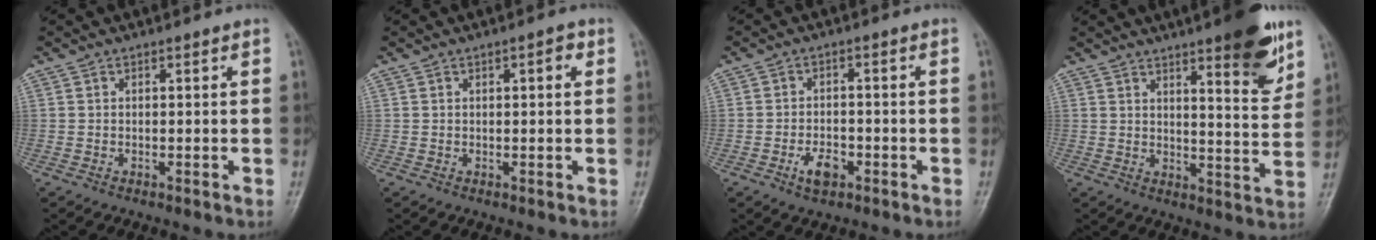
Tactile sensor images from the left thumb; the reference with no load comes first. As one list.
[{"total": 2.1, "force": [0.7, 0.8, 1.8], "torque": [-0.021, 0.002, 0.008]}, {"total": 4.4, "force": [-2.2, 2.6, 2.8], "torque": [-0.039, 0.011, -0.039]}, {"total": 12.4, "force": [7.5, 2.6, 9.5], "torque": [-0.104, -0.044, 0.101]}]